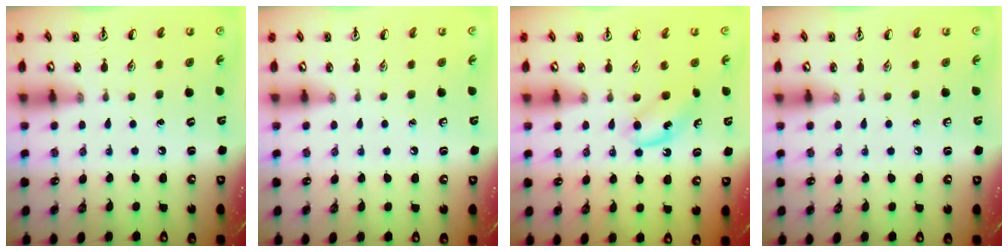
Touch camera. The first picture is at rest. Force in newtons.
{"total": 0.0}
{"total": 4.8, "press": 4.6, "slide": 1.6}
{"total": 0.0}